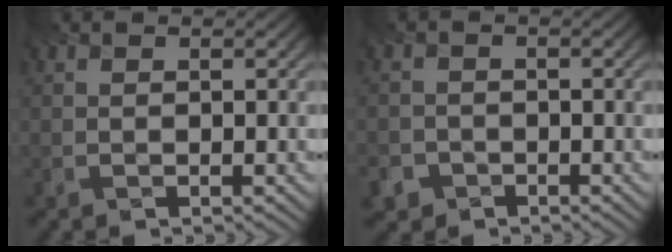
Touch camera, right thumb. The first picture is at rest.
{"total": 3.1, "force": [-2.3, 2.0, -0.4], "torque": [-0.004, -0.019, -0.045]}